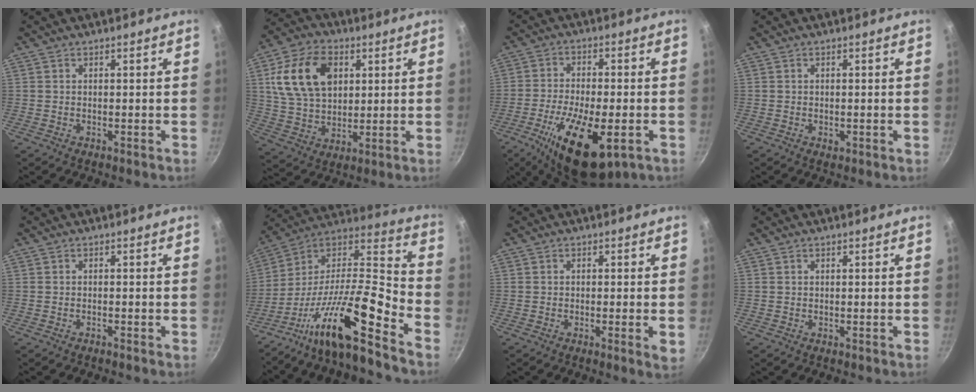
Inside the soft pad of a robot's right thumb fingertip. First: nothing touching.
{"total": 16.4, "force": [4.7, 11.3, 10.9], "torque": [-0.180, -0.002, 0.088]}
{"total": 17.2, "force": [-6.8, 6.7, 14.3], "torque": [-0.244, 0.003, -0.107]}
{"total": 0.7, "force": [-0.1, 0.4, 0.6], "torque": [-0.007, 0.000, -0.003]}
{"total": 0.6, "force": [-0.5, 0.1, 0.2], "torque": [-0.012, 0.006, -0.010]}
{"total": 21.7, "force": [-13.8, 4.4, 16.2], "torque": [-0.239, 0.081, -0.260]}
{"total": 2.8, "force": [-0.6, 0.3, 2.7], "torque": [-0.041, -0.008, -0.010]}
{"total": 0.0}